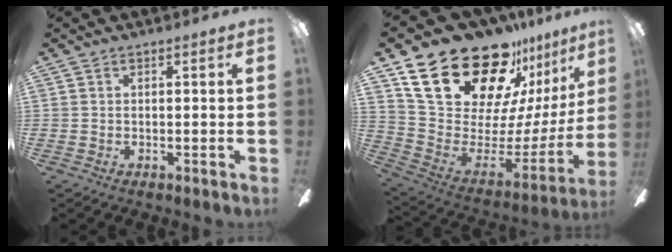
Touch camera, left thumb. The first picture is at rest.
{"total": 29.8, "force": [20.1, 14.3, 16.6], "torque": [-0.283, -0.136, 0.384]}